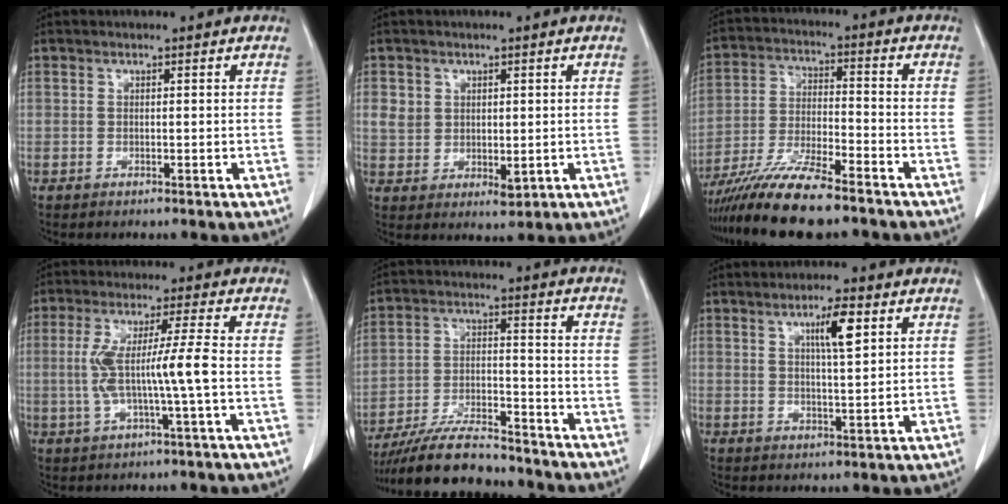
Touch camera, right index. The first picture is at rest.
{"total": 5.1, "force": [1.0, 4.2, 2.8], "torque": [-0.045, -0.005, 0.029]}
{"total": 12.5, "force": [-10.2, 1.0, 7.3], "torque": [-0.134, -0.021, -0.180]}
{"total": 8.1, "force": [-0.8, -0.5, 8.1], "torque": [-0.165, 0.012, -0.012]}
{"total": 13.6, "force": [-12.3, 2.2, 5.3], "torque": [-0.090, 0.001, -0.207]}
{"total": 5.3, "force": [2.3, 0.5, 4.7], "torque": [-0.079, 0.000, 0.038]}